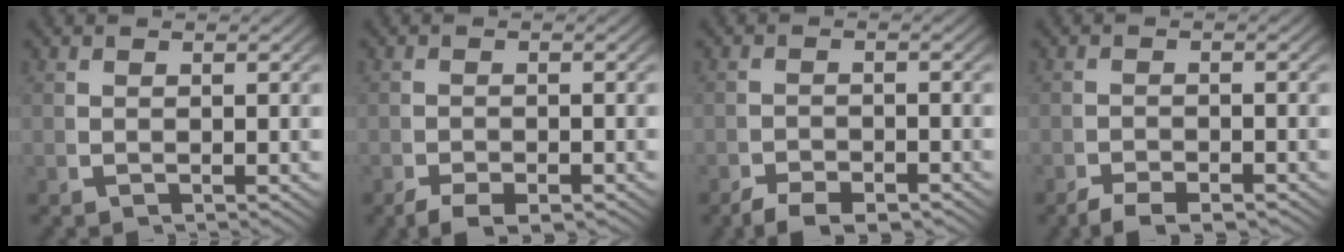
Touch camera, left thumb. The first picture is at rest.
{"total": 2.7, "force": [-2.0, 1.2, 1.4], "torque": [-0.020, -0.014, -0.031]}
{"total": 2.9, "force": [-2.4, 1.0, 1.1], "torque": [-0.011, -0.010, -0.043]}
{"total": 2.6, "force": [-2.2, 0.8, 1.0], "torque": [-0.011, -0.009, -0.039]}